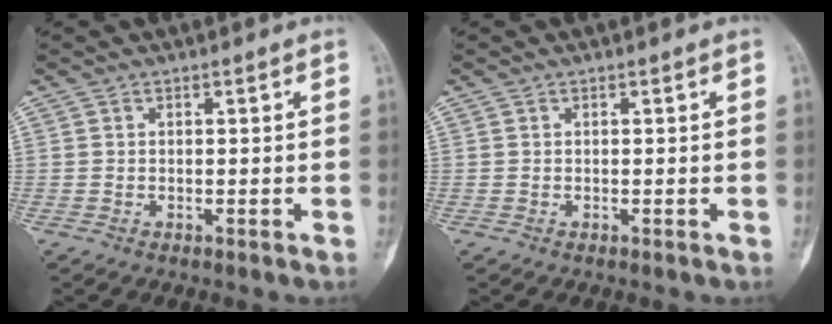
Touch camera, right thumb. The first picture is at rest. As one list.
[{"total": 0.0}]